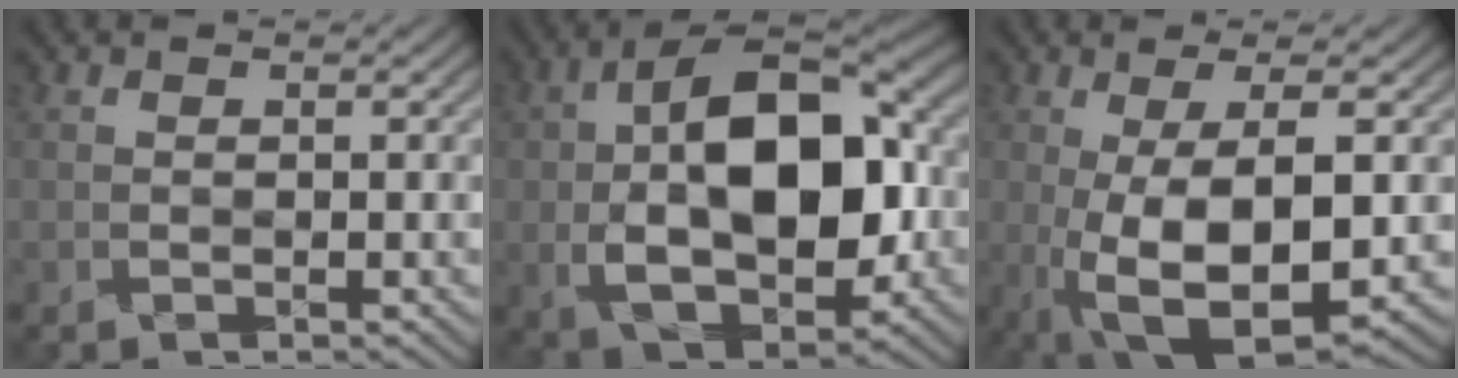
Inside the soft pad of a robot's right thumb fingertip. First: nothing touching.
{"total": 16.3, "force": [-0.8, 9.4, 13.3], "torque": [-0.226, 0.005, -0.020]}
{"total": 11.2, "force": [-1.7, 3.9, 10.3], "torque": [-0.185, -0.006, -0.028]}